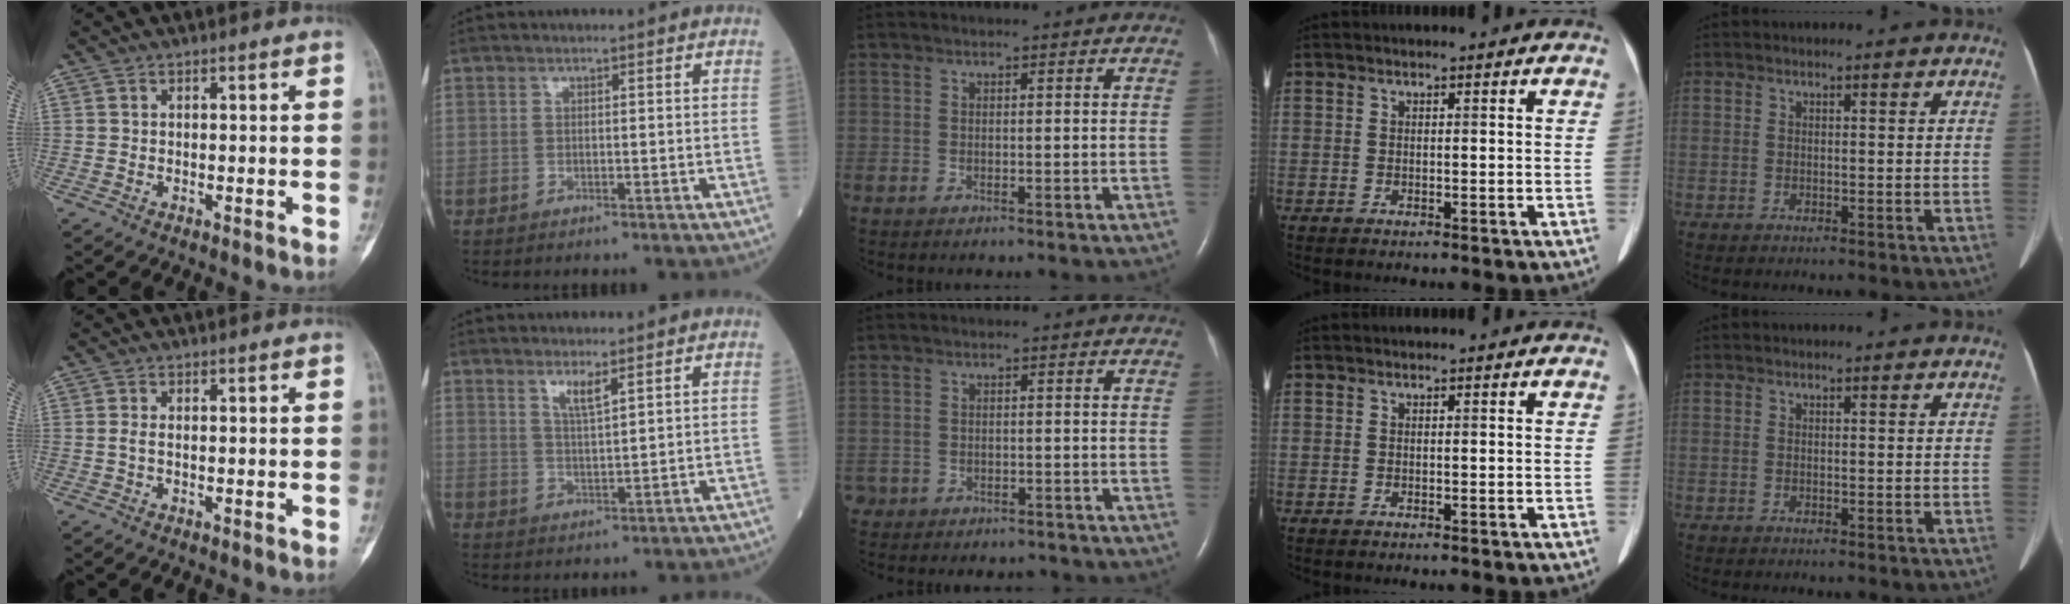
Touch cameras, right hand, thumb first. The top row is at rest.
{"thumb": {"total": 1.0, "force": [-0.1, 0.4, 0.9], "torque": [-0.022, 0.000, -0.002]}, "index": {"total": 3.2, "force": [2.1, 0.1, 2.4], "torque": [-0.049, -0.007, 0.043]}, "middle": {"total": 4.9, "force": [-4.1, 2.6, 0.5], "torque": [-0.011, 0.012, -0.053]}}